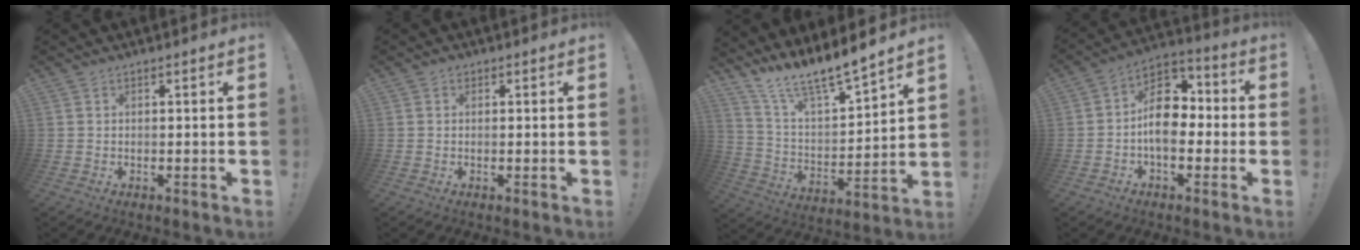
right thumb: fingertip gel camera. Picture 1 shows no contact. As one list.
[{"total": 1.6, "force": [1.1, 1.1, 0.5], "torque": [0.005, -0.006, 0.016]}, {"total": 11.7, "force": [11.1, 0.4, 3.9], "torque": [-0.083, -0.103, 0.189]}, {"total": 13.4, "force": [-1.1, 9.3, 9.7], "torque": [-0.152, 0.021, -0.015]}]